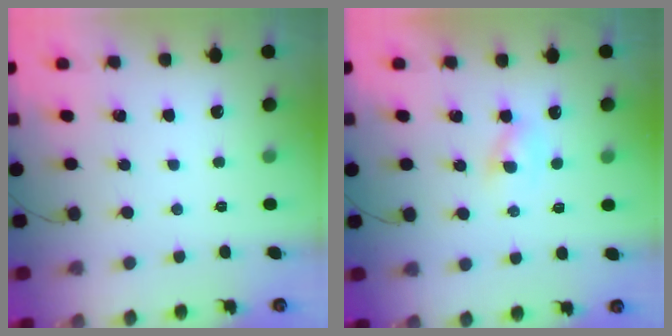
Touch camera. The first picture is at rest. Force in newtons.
{"total": 1.6, "press": 1.5, "slide": 0.7}